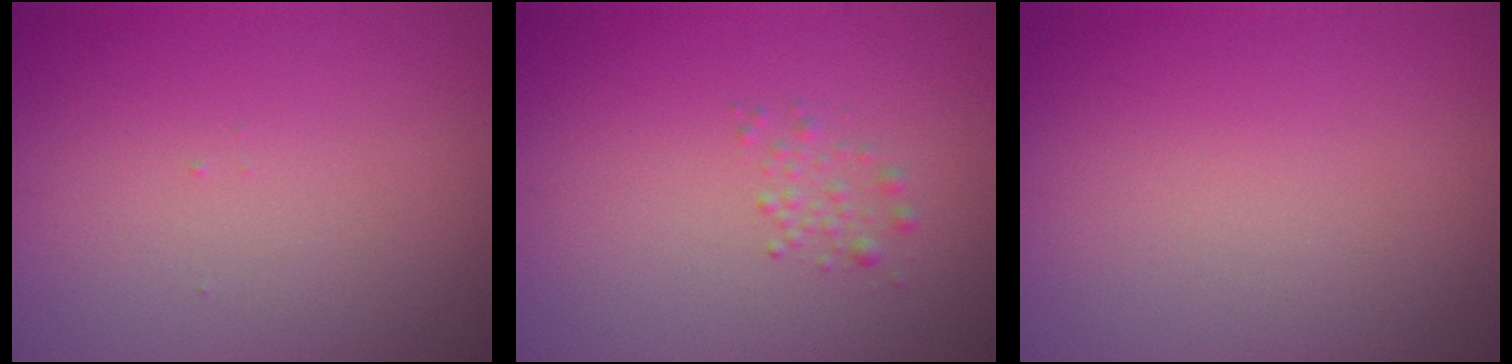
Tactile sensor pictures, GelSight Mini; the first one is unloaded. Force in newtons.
{"total": 1.5, "press": 1.5, "slide": 0.0}
{"total": 0.0}